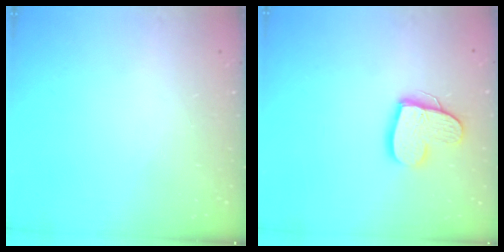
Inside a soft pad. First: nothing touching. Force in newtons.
{"total": 12.9, "press": 12.9, "slide": 1.0}